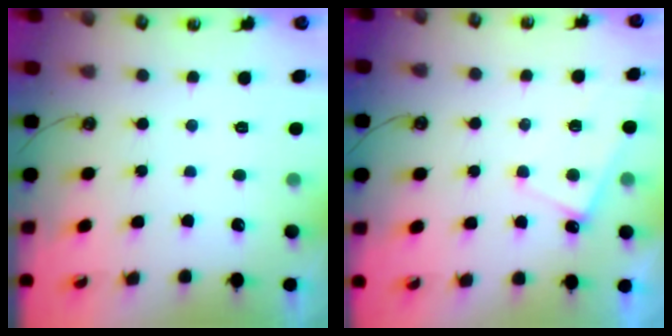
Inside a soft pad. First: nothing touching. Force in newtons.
{"total": 4.4, "press": 4.4, "slide": 0.4}